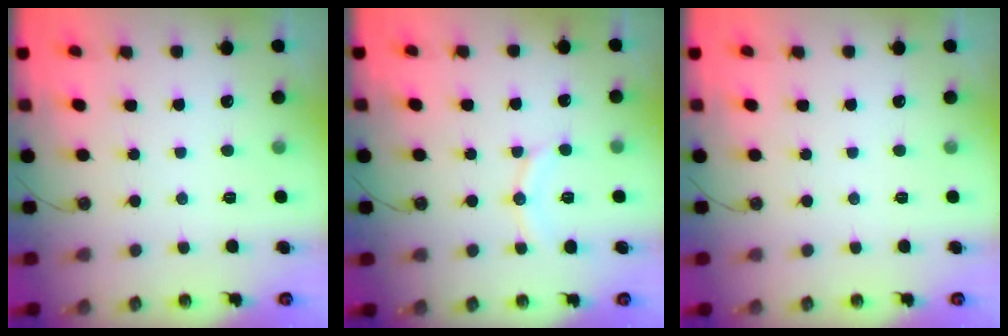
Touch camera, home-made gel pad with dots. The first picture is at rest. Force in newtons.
{"total": 8.1, "press": 8.1, "slide": 0.8}
{"total": 0.0}